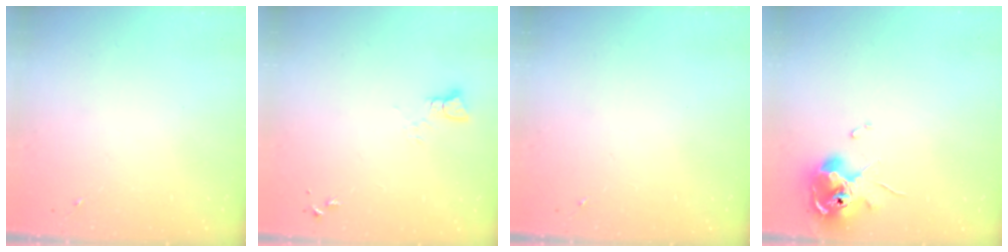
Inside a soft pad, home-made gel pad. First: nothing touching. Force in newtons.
{"total": 2.2, "press": 2.2, "slide": 0.2}
{"total": 0.0}
{"total": 10.4, "press": 10.3, "slide": 1.4}